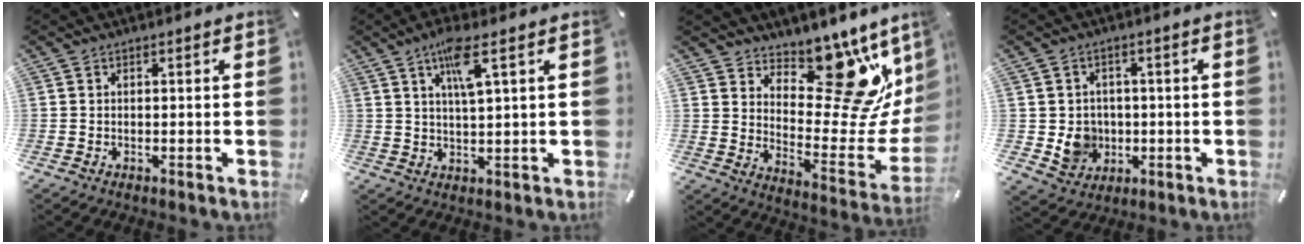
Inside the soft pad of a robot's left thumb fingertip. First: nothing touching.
{"total": 7.4, "force": [3.6, 1.1, 6.3], "torque": [-0.125, 0.001, 0.058]}
{"total": 18.0, "force": [10.8, 10.0, 10.3], "torque": [-0.106, -0.098, 0.179]}
{"total": 7.3, "force": [-0.4, 7.1, 1.8], "torque": [-0.041, -0.001, -0.004]}